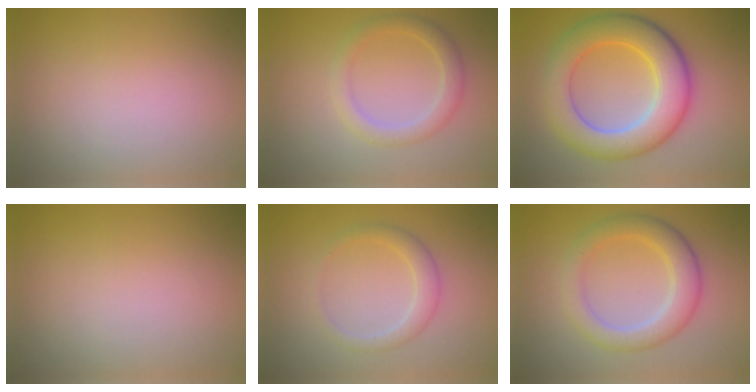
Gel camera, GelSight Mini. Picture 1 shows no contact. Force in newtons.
{"total": 2.5, "press": 2.5, "slide": 0.1}
{"total": 7.9, "press": 7.9, "slide": 0.1}
{"total": 0.0}
{"total": 2.1, "press": 2.1, "slide": 0.2}
{"total": 4.2, "press": 4.2, "slide": 0.0}